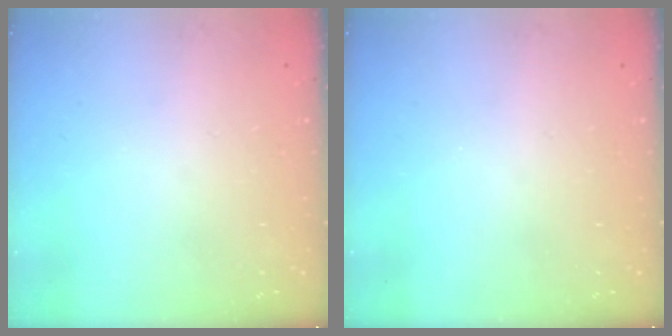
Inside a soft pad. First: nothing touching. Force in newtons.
{"total": 0.0}